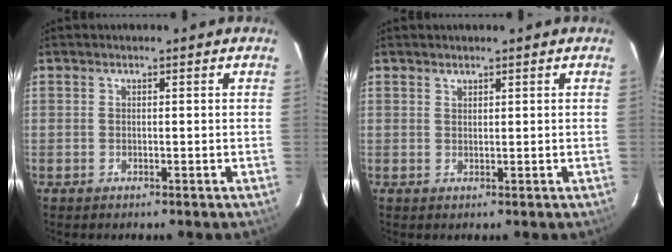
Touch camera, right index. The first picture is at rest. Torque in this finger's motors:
{"motor_torque": [-0.16, 0.07, -0.06, 0.00]}